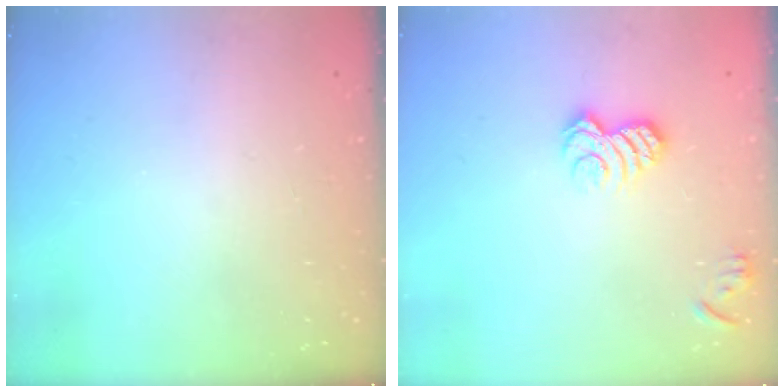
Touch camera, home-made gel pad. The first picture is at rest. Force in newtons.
{"total": 8.1, "press": 8.0, "slide": 0.9}